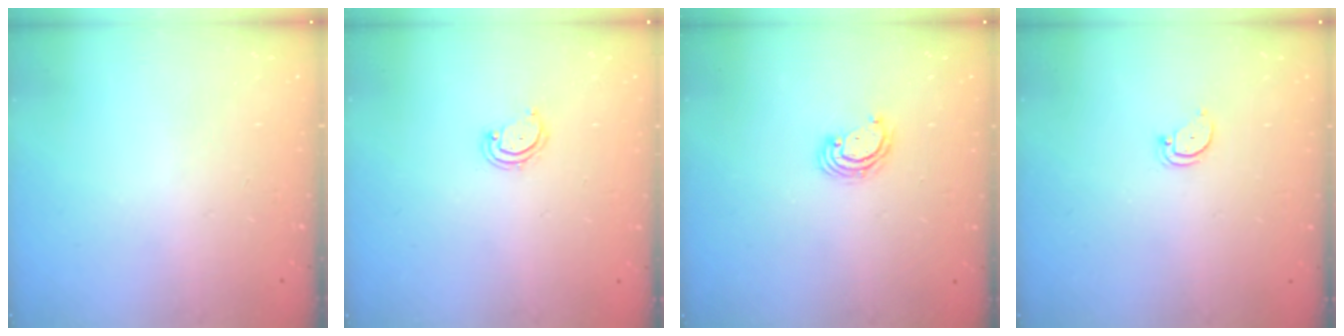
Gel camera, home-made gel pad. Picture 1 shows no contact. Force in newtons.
{"total": 3.8, "press": 3.8, "slide": 0.4}
{"total": 3.8, "press": 3.8, "slide": 0.2}
{"total": 2.6, "press": 2.6, "slide": 0.0}